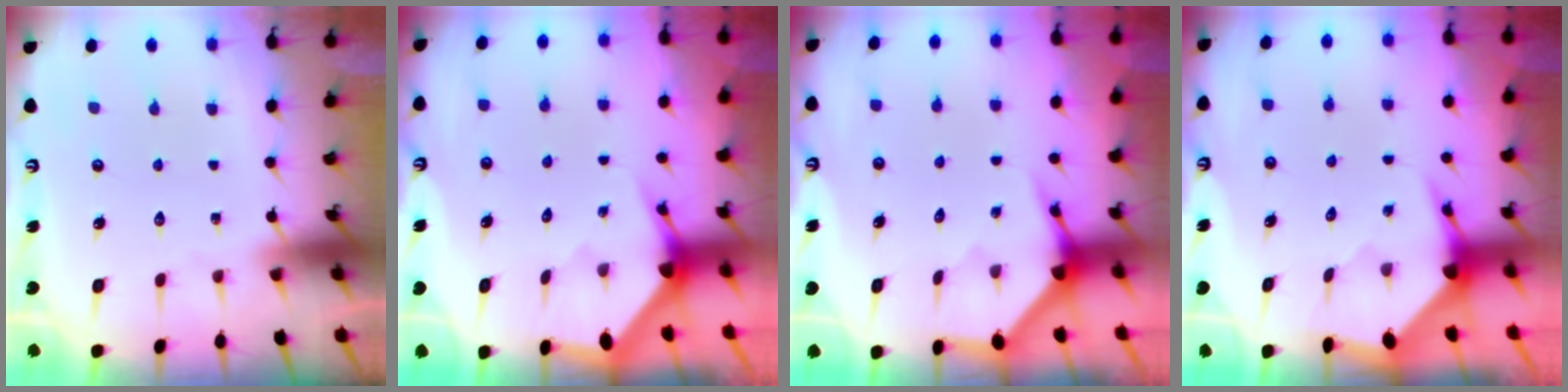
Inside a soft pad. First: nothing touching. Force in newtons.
{"total": 2.9, "press": 2.9, "slide": 0.2}
{"total": 3.9, "press": 3.9, "slide": 0.3}
{"total": 3.7, "press": 3.6, "slide": 0.4}